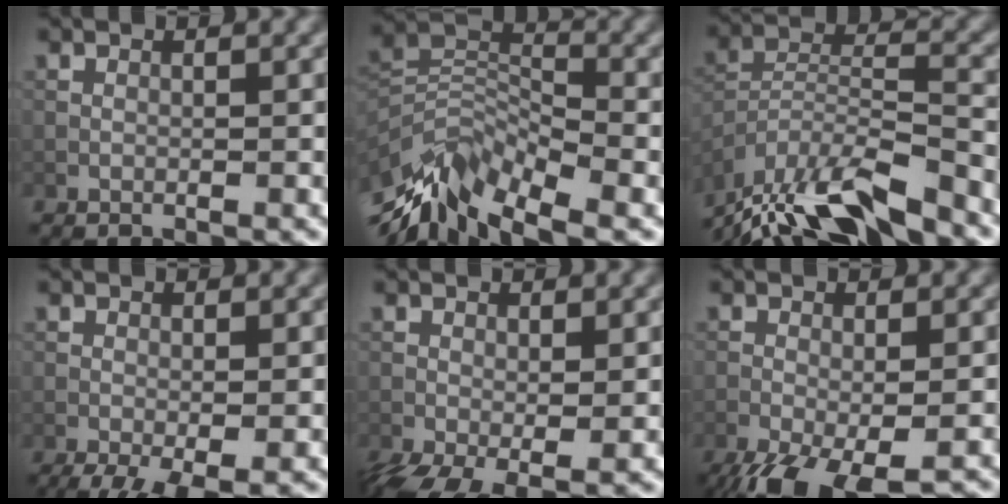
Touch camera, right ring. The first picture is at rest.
{"total": 9.4, "force": [-6.3, 4.2, 5.6], "torque": [-0.104, -0.003, -0.135]}
{"total": 11.9, "force": [-9.7, 2.6, 6.3], "torque": [-0.137, 0.011, -0.169]}
{"total": 4.5, "force": [-2.5, 1.1, 3.5], "torque": [-0.060, -0.009, -0.040]}
{"total": 4.5, "force": [-1.7, 1.9, 3.7], "torque": [-0.077, -0.016, -0.028]}
{"total": 8.0, "force": [-5.5, 2.7, 5.1], "torque": [-0.105, -0.040, -0.081]}